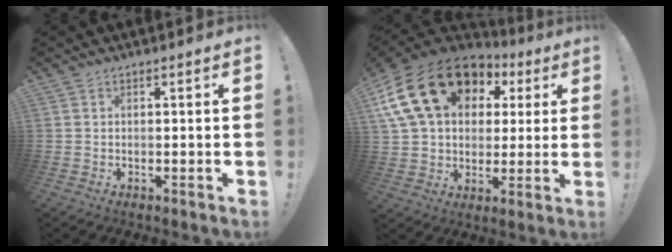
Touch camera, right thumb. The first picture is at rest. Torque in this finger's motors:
{"motor_torque": [1.50, 1.71, 2.44, 0.33, 0.19]}